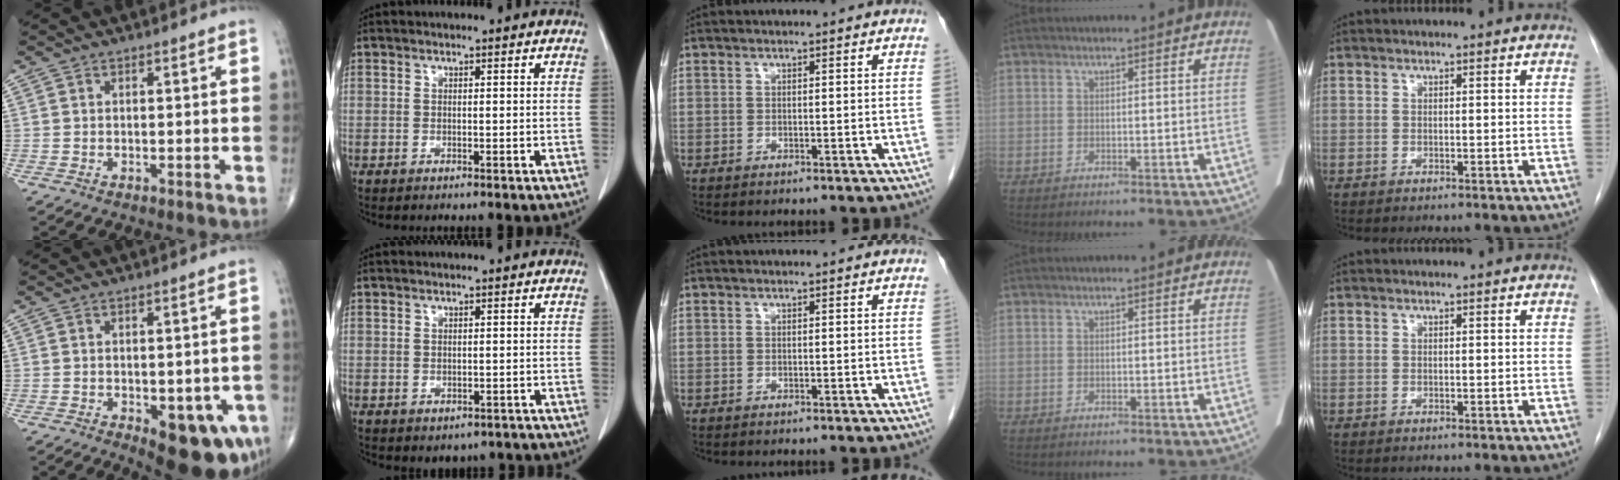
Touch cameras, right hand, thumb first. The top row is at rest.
{"thumb": {"total": 12.7, "force": [-4.9, 5.8, 10.2], "torque": [-0.105, 0.002, -0.051]}, "index": {"total": 3.5, "force": [-2.4, 2.4, 0.8], "torque": [-0.001, 0.010, -0.028]}}